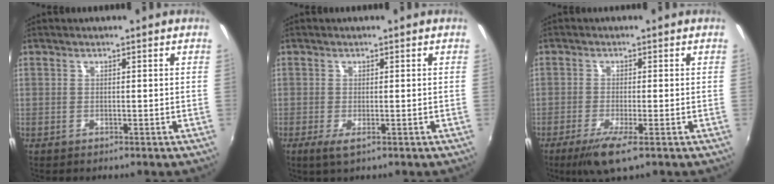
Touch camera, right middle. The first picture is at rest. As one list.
[{"total": 2.2, "force": [-0.8, 0.3, 2.0], "torque": [-0.041, -0.010, -0.012]}, {"total": 5.4, "force": [-3.0, 0.4, 4.4], "torque": [-0.101, -0.017, -0.055]}]